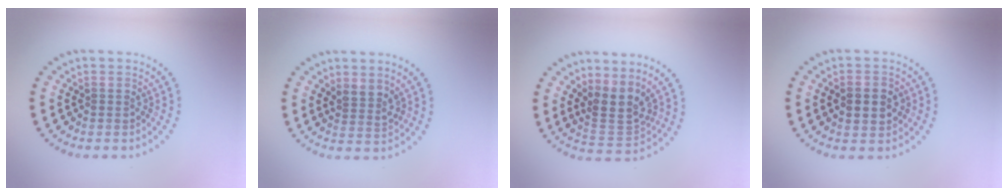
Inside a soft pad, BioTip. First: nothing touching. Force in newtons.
{"total": 1.8, "press": 1.3, "slide": 1.2}
{"total": 3.2, "press": 2.5, "slide": 2.1}
{"total": 3.5, "press": 3.5, "slide": 0.1}